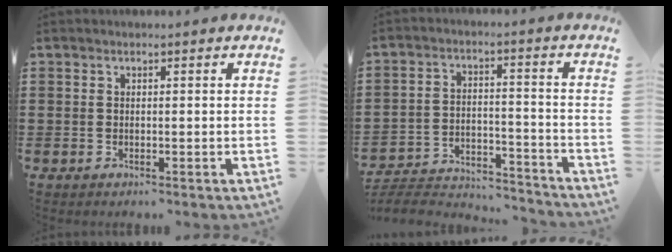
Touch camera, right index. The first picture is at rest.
{"total": 4.9, "force": [-4.7, 0.8, 1.1], "torque": [-0.027, 0.002, -0.097]}